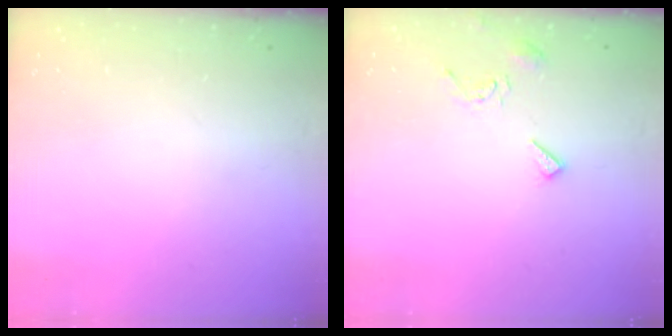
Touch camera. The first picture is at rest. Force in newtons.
{"total": 6.0, "press": 6.0, "slide": 0.4}